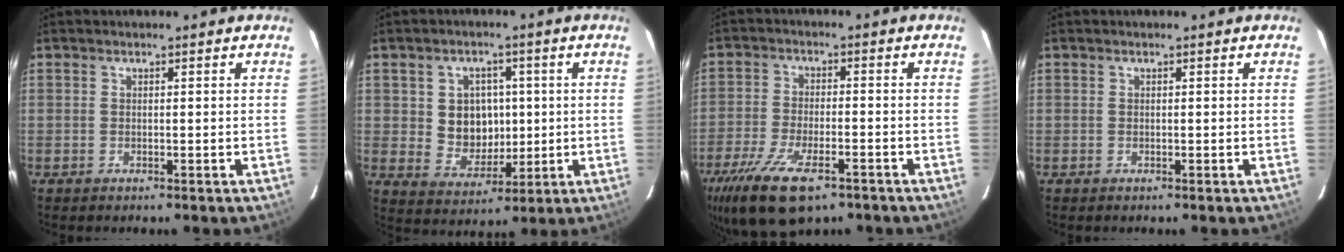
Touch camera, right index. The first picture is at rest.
{"total": 8.4, "force": [0.7, 7.5, 3.6], "torque": [-0.079, 0.009, 0.029]}
{"total": 15.5, "force": [-9.9, 6.1, 10.2], "torque": [-0.226, -0.042, -0.173]}
{"total": 0.0}